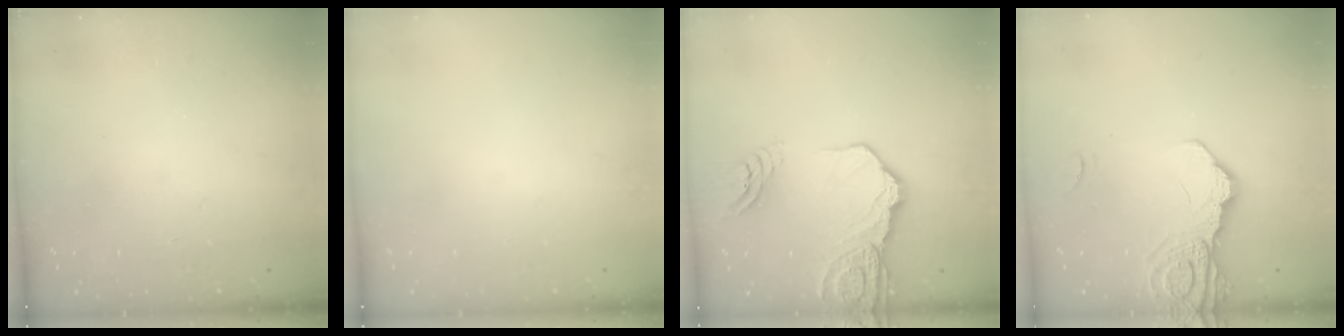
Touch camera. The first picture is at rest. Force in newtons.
{"total": 0.0}
{"total": 14.8, "press": 14.7, "slide": 1.7}
{"total": 13.9, "press": 13.8, "slide": 1.5}